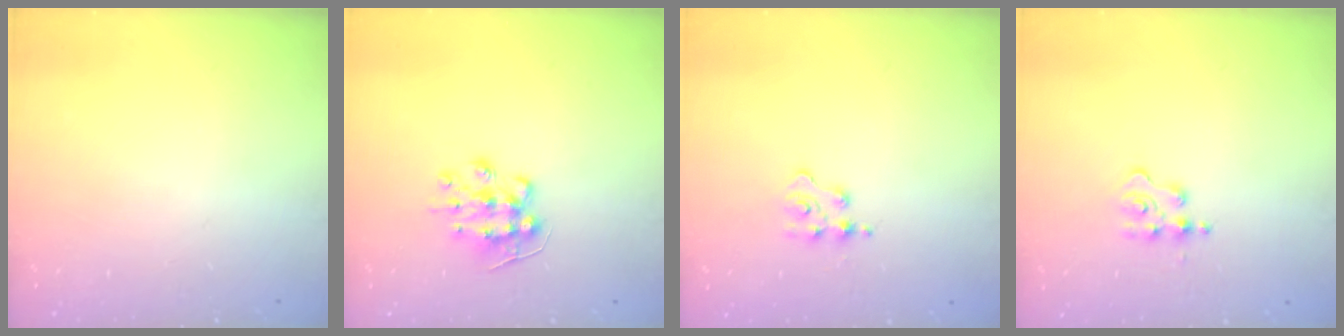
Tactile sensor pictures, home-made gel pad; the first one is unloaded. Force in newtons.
{"total": 9.0, "press": 9.0, "slide": 0.1}
{"total": 2.3, "press": 2.3, "slide": 0.3}
{"total": 3.1, "press": 3.1, "slide": 0.5}